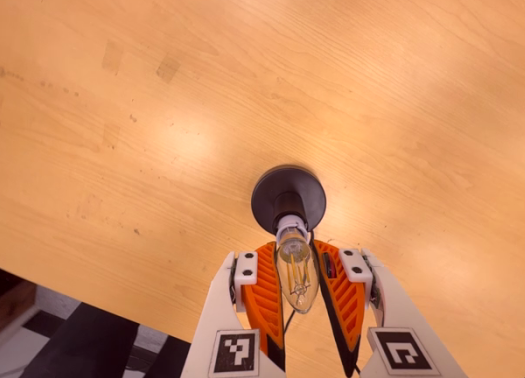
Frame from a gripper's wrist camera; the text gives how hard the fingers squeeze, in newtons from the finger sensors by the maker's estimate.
{"total": 13.7, "left": 13.5, "right": 13.9}